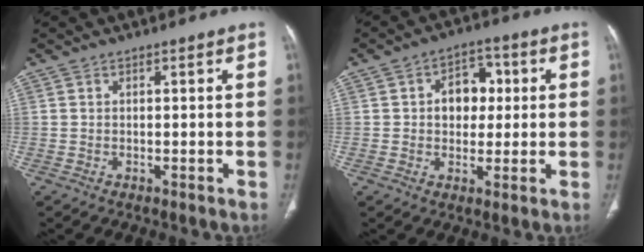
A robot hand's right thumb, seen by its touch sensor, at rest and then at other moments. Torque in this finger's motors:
{"motor_torque": [0.38, 1.86, 0.52, 0.36, 0.08]}